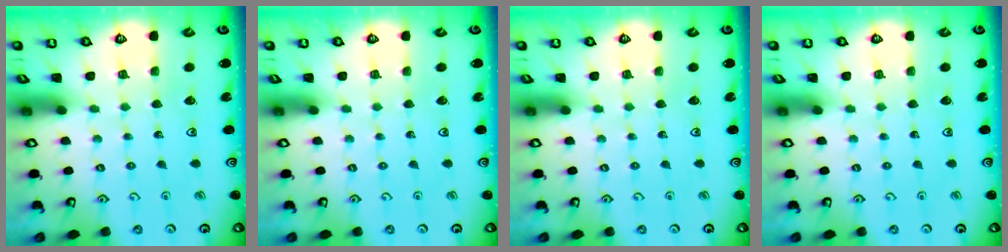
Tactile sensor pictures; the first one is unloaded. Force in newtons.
{"total": 0.0}
{"total": 0.0}
{"total": 0.0}